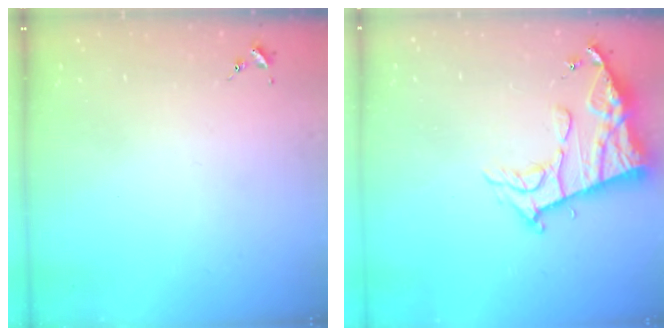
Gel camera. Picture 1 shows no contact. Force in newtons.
{"total": 14.9, "press": 14.8, "slide": 1.4}